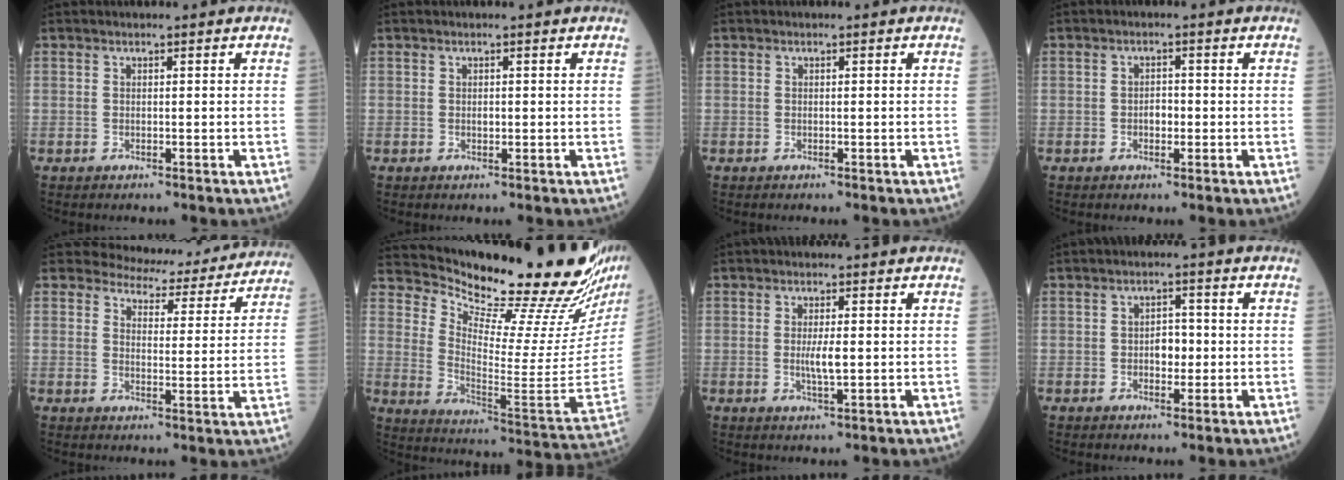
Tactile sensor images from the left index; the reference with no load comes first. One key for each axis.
{"total": 0.6, "fx": 0.1, "fy": 0.3, "fz": 0.5, "tx": -0.009, "ty": -0.001, "tz": 0.000}
{"total": 0.0}
{"total": 1.8, "fx": -0.4, "fy": 1.0, "fz": 1.3, "tx": -0.020, "ty": 0.003, "tz": -0.008}
{"total": 13.8, "fx": 13.2, "fy": 3.8, "fz": 1.7, "tx": 0.001, "ty": -0.025, "tz": 0.139}
{"total": 26.7, "fx": 23.5, "fy": 0.3, "fz": 12.5, "tx": -0.208, "ty": -0.129, "tz": 0.321}
{"total": 2.9, "fx": 0.0, "fy": 0.4, "fz": 2.9, "tx": -0.059, "ty": -0.006, "tz": 0.002}
{"total": 2.9, "fx": -0.3, "fy": 1.7, "fz": 2.3, "tx": -0.034, "ty": 0.005, "tz": -0.005}